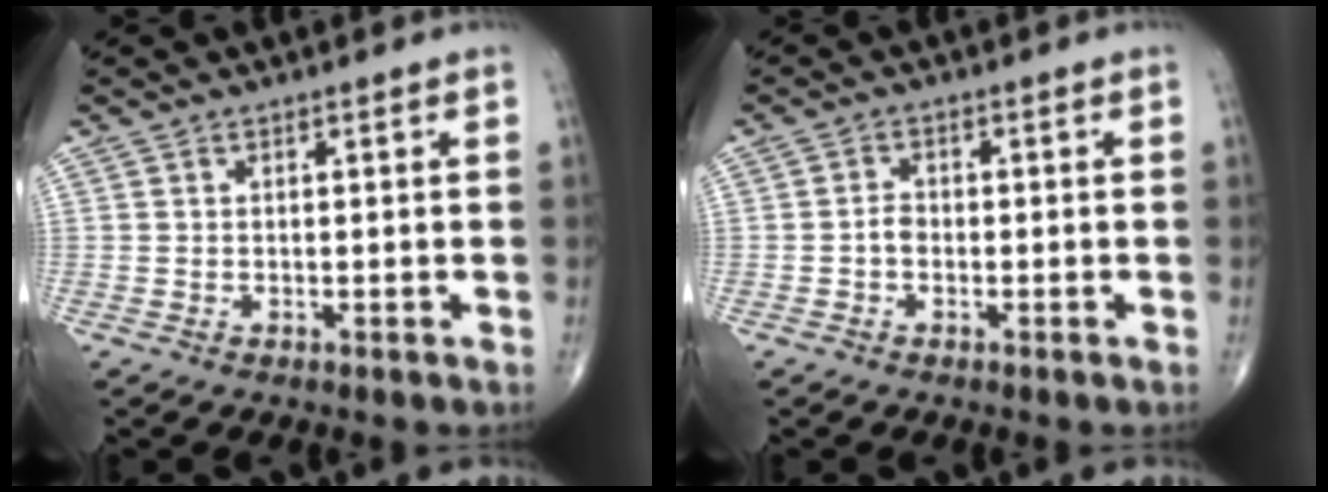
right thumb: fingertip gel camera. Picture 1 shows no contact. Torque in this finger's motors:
{"motor_torque": [0.25, -0.10, 0.15, -0.27, 0.01]}